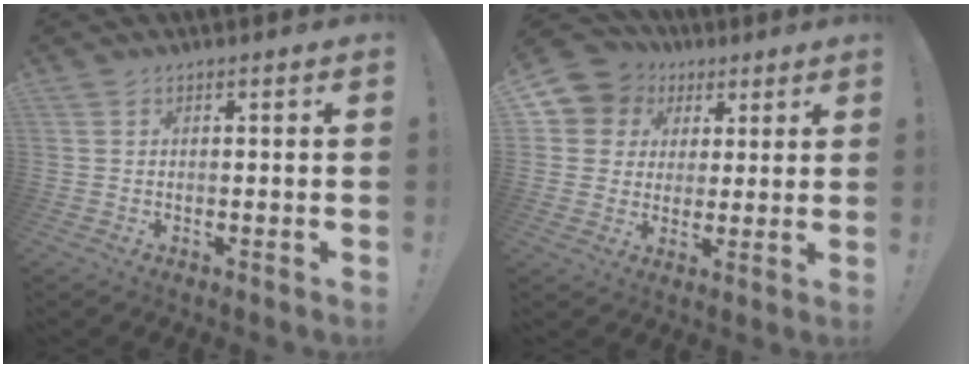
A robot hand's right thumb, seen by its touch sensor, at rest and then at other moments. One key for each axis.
{"total": 8.9, "fx": 3.3, "fy": 8.0, "fz": 1.9, "tx": -0.032, "ty": -0.019, "tz": 0.071}